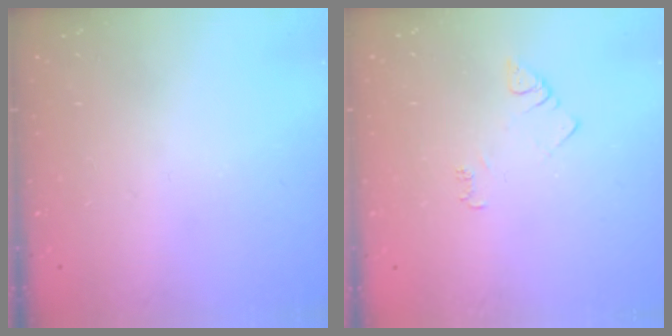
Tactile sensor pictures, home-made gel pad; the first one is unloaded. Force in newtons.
{"total": 3.8, "press": 3.7, "slide": 0.5}